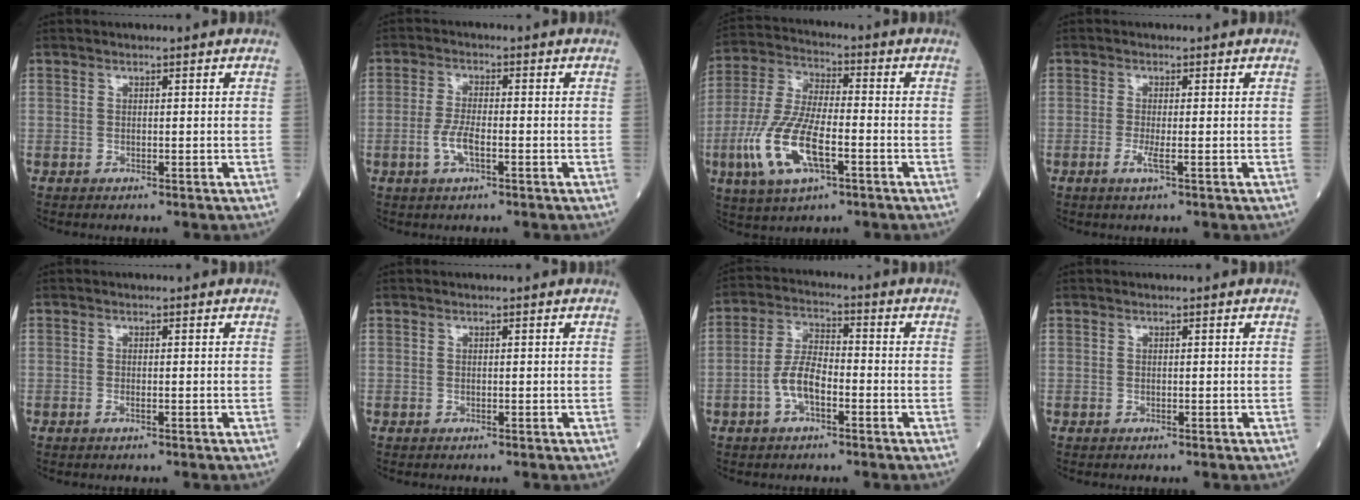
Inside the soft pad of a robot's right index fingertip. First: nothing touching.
{"total": 4.1, "force": [-1.4, 1.1, 3.7], "torque": [-0.079, 0.001, -0.026]}
{"total": 13.3, "force": [-4.5, 4.3, 11.7], "torque": [-0.256, -0.007, -0.085]}
{"total": 2.0, "force": [-0.7, -0.1, 1.9], "torque": [-0.039, -0.004, -0.016]}
{"total": 0.6, "force": [-0.2, 0.0, 0.5], "torque": [-0.012, 0.000, -0.003]}
{"total": 0.0}
{"total": 6.4, "force": [-2.2, 2.6, 5.4], "torque": [-0.114, 0.011, -0.046]}
{"total": 0.0}